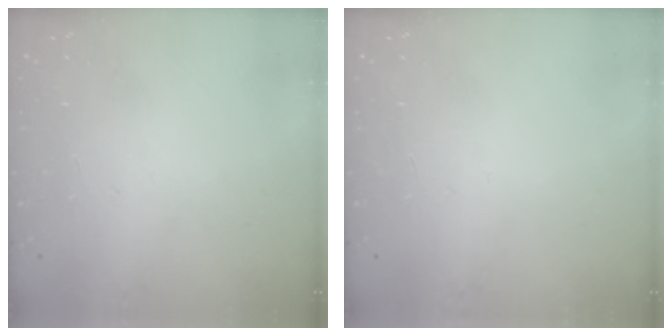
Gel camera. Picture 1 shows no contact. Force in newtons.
{"total": 0.0}